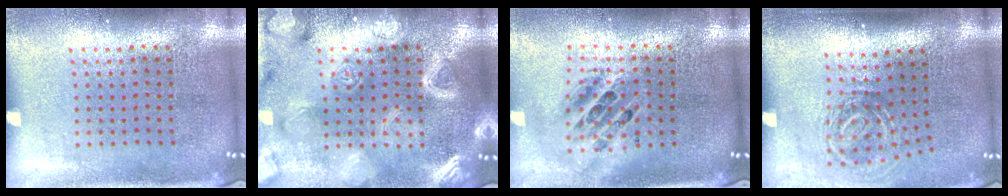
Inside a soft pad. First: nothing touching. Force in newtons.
{"total": 5.6, "press": 5.5, "slide": 0.6}
{"total": 1.9, "press": 1.5, "slide": 1.1}
{"total": 1.9, "press": 1.2, "slide": 1.4}